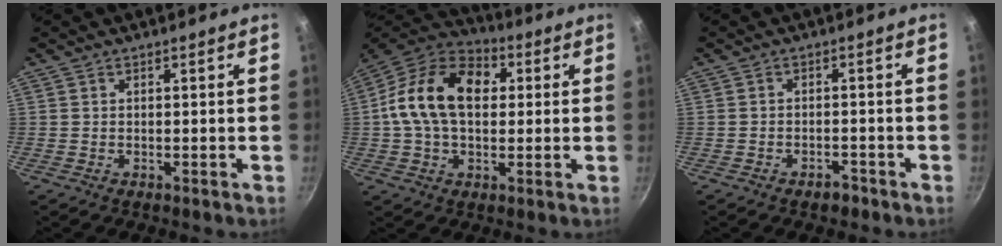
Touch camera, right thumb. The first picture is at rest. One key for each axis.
{"total": 17.9, "fx": 2.4, "fy": 12.1, "fz": 13.0, "tx": -0.202, "ty": 0.028, "tz": 0.021}
{"total": 2.4, "fx": -1.8, "fy": 1.2, "fz": 1.0, "tx": -0.010, "ty": 0.021, "tz": -0.019}